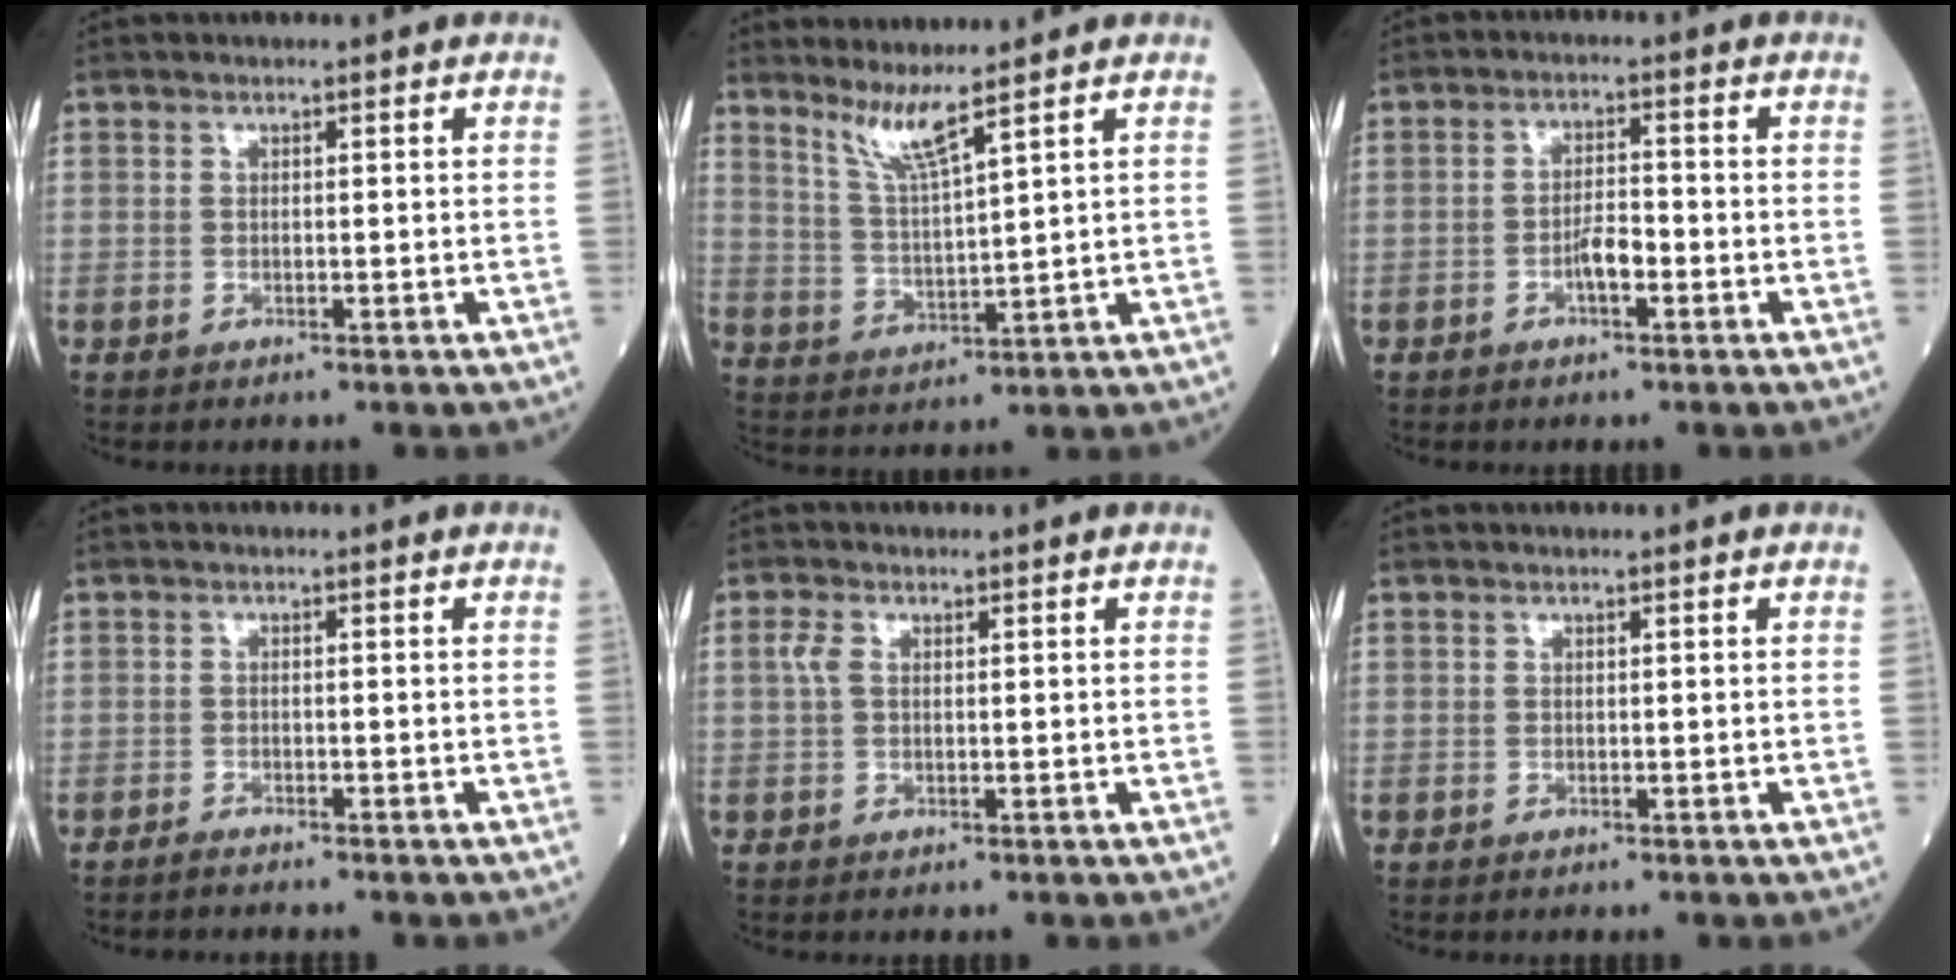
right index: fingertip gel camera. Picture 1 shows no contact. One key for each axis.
{"total": 5.3, "fx": 4.0, "fy": -1.2, "fz": 3.2, "tx": -0.064, "ty": -0.020, "tz": 0.085}
{"total": 3.4, "fx": -1.4, "fy": 0.9, "fz": 2.9, "tx": -0.053, "ty": 0.004, "tz": -0.026}
{"total": 1.7, "fx": -1.6, "fy": -0.2, "fz": 0.6, "tx": -0.013, "ty": -0.001, "tz": -0.025}
{"total": 1.9, "fx": 0.5, "fy": 1.1, "fz": 1.5, "tx": -0.044, "ty": 0.014, "tz": 0.011}
{"total": 0.0}